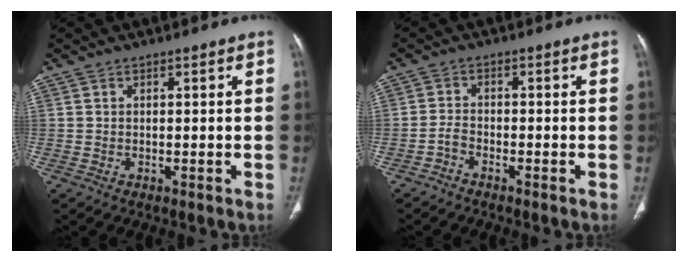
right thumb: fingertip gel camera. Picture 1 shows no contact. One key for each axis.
{"total": 1.8, "fx": -1.5, "fy": 0.8, "fz": 0.7, "tx": -0.014, "ty": 0.014, "tz": -0.030}